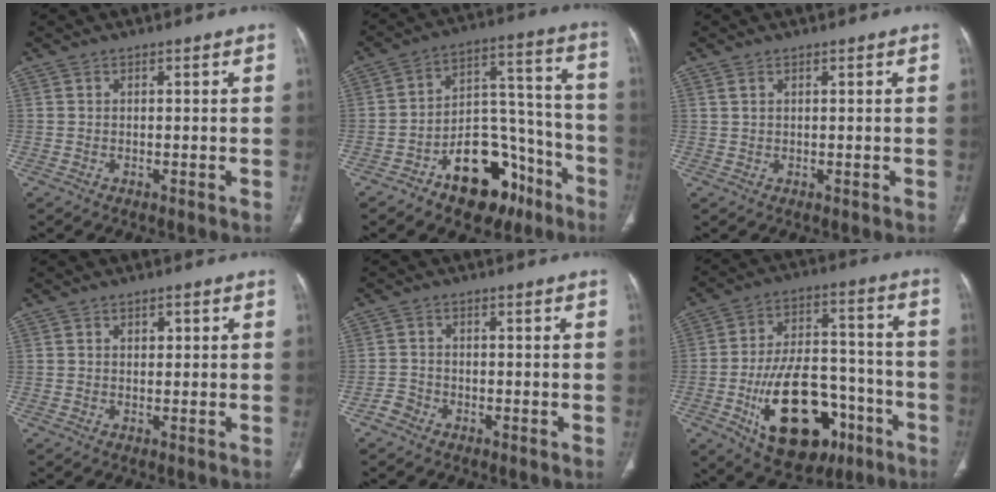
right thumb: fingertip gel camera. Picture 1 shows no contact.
{"total": 18.2, "force": [-10.1, 10.5, 10.9], "torque": [-0.106, 0.096, -0.150]}
{"total": 0.9, "force": [0.6, 0.4, 0.6], "torque": [-0.015, 0.007, 0.016]}
{"total": 1.7, "force": [0.7, 1.1, 1.1], "torque": [-0.011, -0.001, 0.011]}
{"total": 2.1, "force": [-1.3, 1.6, 0.3], "torque": [-0.004, 0.010, -0.031]}
{"total": 22.8, "force": [-9.2, 12.9, 16.5], "torque": [-0.243, 0.052, -0.127]}